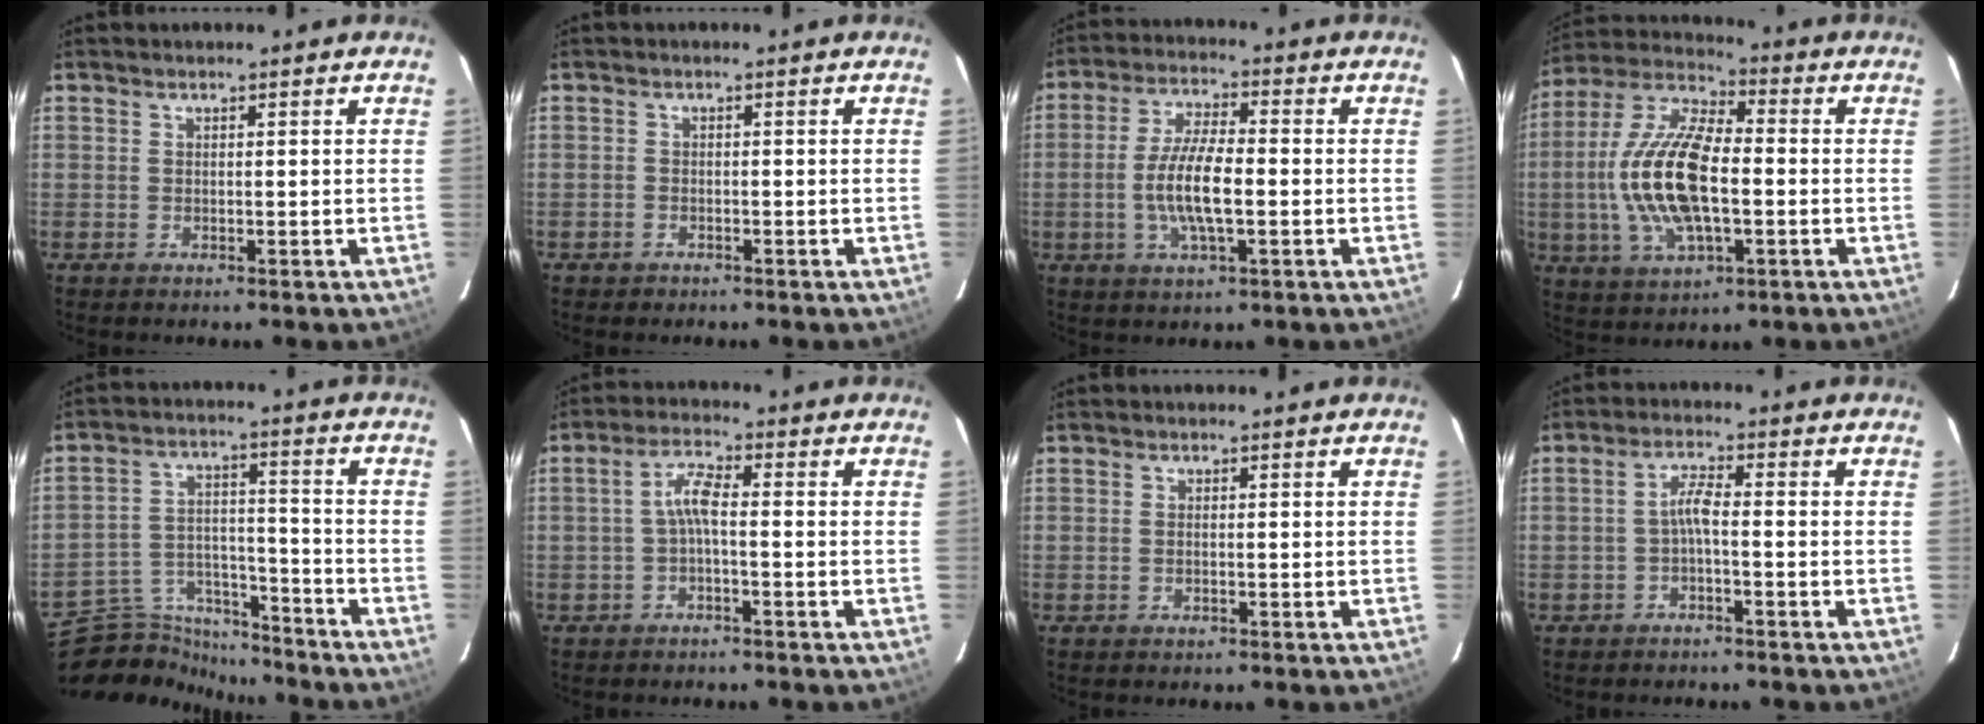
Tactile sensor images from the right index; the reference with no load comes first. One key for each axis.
{"total": 1.4, "fx": -0.9, "fy": 1.0, "fz": 0.1, "tx": -0.006, "ty": 0.004, "tz": -0.014}
{"total": 9.1, "fx": -1.7, "fy": 2.7, "fz": 8.6, "tx": -0.171, "ty": -0.001, "tz": -0.034}
{"total": 17.7, "fx": -1.8, "fy": 7.8, "fz": 15.8, "tx": -0.328, "ty": 0.004, "tz": -0.036}
{"total": 14.7, "fx": -13.5, "fy": 4.9, "fz": 3.0, "tx": -0.082, "ty": 0.029, "tz": -0.222}
{"total": 3.8, "fx": -0.8, "fy": 0.8, "fz": 3.6, "tx": -0.077, "ty": 0.011, "tz": -0.018}
{"total": 0.6, "fx": -0.1, "fy": 0.3, "fz": 0.5, "tx": -0.009, "ty": 0.001, "tz": -0.002}
{"total": 2.8, "fx": -1.2, "fy": 0.3, "fz": 2.6, "tx": -0.056, "ty": 0.007, "tz": -0.023}